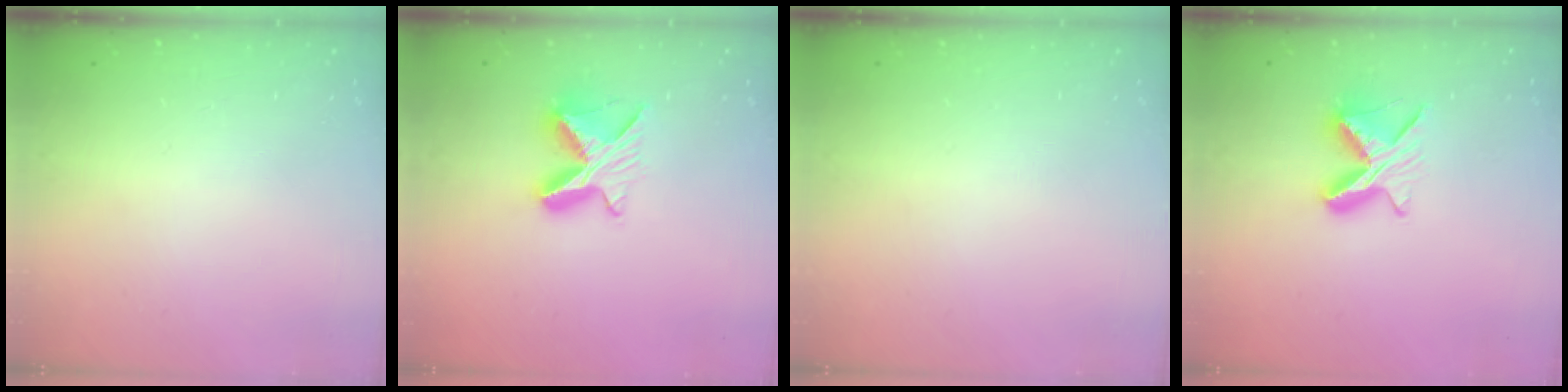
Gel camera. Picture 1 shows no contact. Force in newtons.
{"total": 9.2, "press": 9.2, "slide": 0.0}
{"total": 0.0}
{"total": 9.0, "press": 9.0, "slide": 0.9}